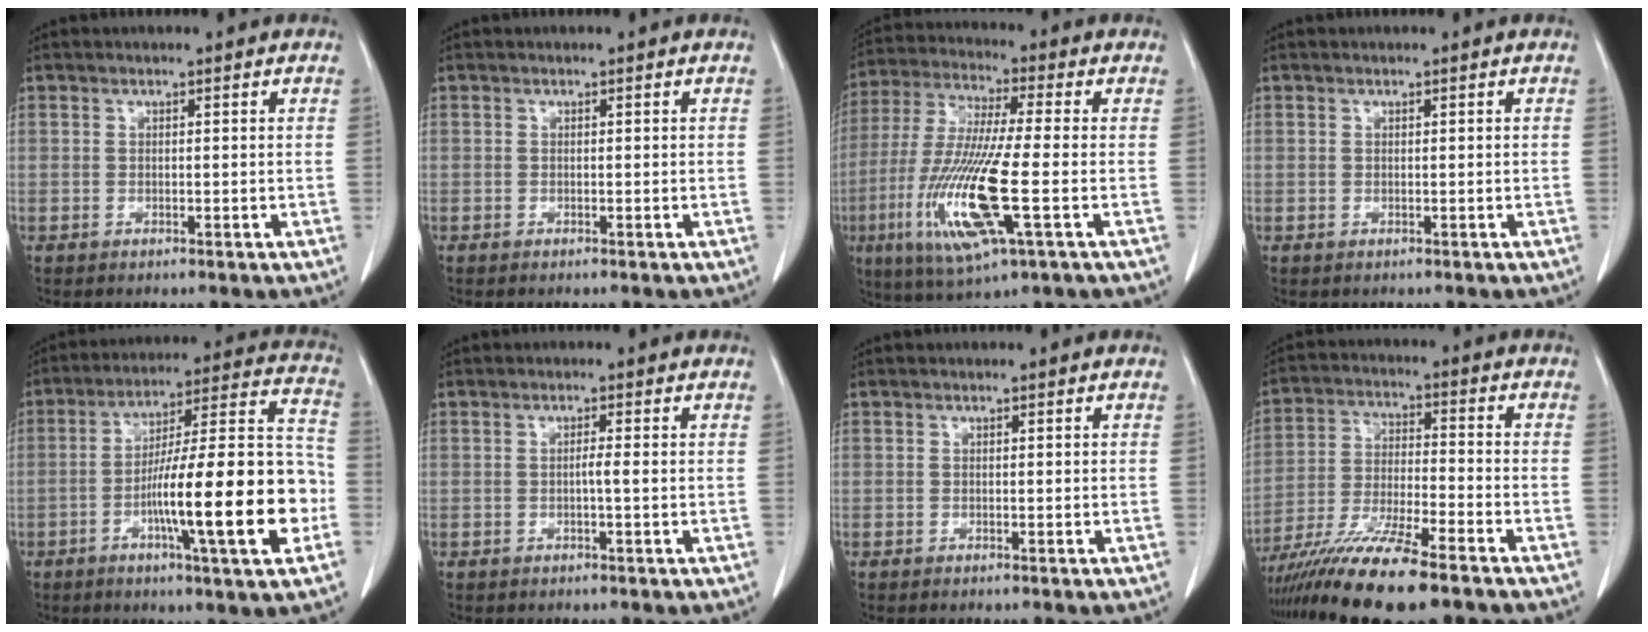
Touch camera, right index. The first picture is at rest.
{"total": 0.0}
{"total": 16.3, "force": [-4.6, 1.3, 15.6], "torque": [-0.332, -0.026, -0.083]}
{"total": 0.0}
{"total": 20.4, "force": [-5.8, 1.4, 19.5], "torque": [-0.279, 0.012, -0.087]}
{"total": 1.1, "force": [-0.2, -0.2, 1.1], "torque": [-0.019, 0.001, -0.004]}
{"total": 0.0}
{"total": 14.6, "force": [-11.1, 0.9, 9.5], "torque": [-0.185, -0.036, -0.195]}